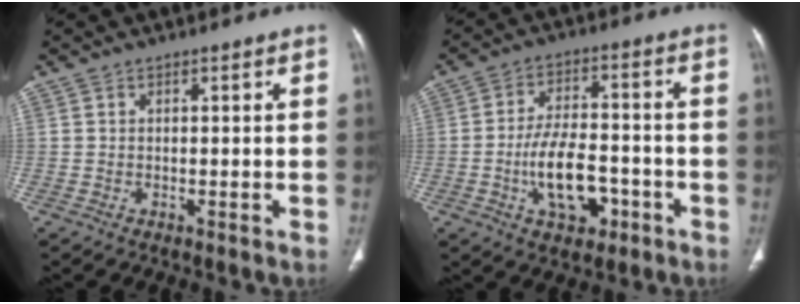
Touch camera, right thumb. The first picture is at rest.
{"total": 11.1, "force": [-3.8, 6.1, 8.4], "torque": [-0.132, 0.028, -0.059]}